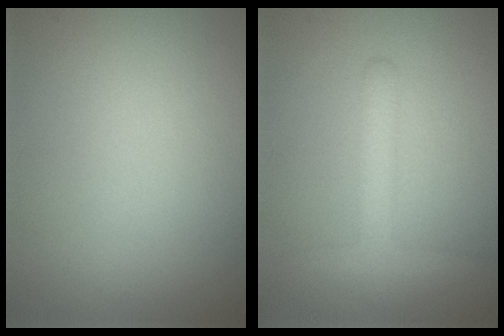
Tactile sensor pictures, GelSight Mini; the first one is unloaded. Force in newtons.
{"total": 2.5, "press": 2.5, "slide": 0.1}